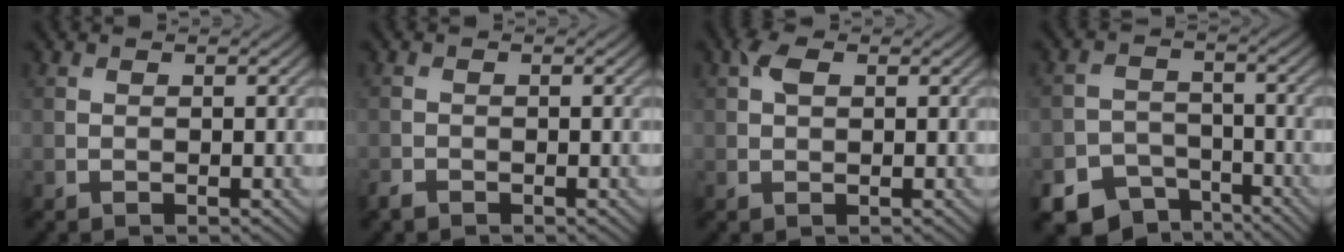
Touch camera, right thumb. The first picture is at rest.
{"total": 1.0, "force": [-0.9, 0.4, 0.2], "torque": [-0.006, -0.002, -0.021]}
{"total": 2.2, "force": [0.8, 1.2, 1.7], "torque": [-0.037, 0.006, 0.011]}
{"total": 8.5, "force": [-6.4, 4.9, 2.6], "torque": [-0.054, -0.024, -0.103]}